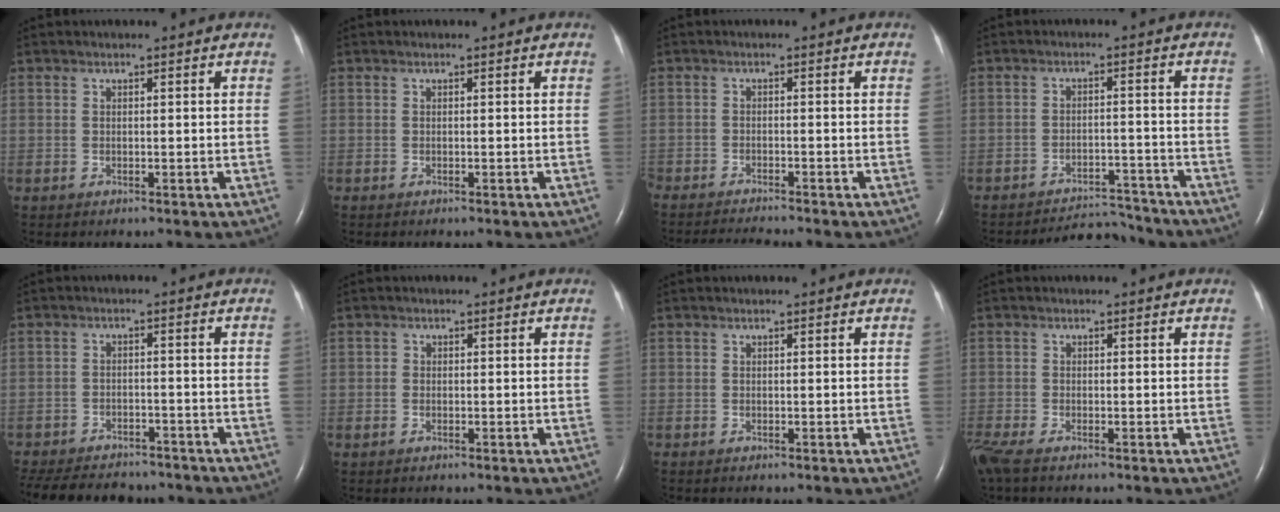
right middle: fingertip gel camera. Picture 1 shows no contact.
{"total": 0.0}
{"total": 6.4, "force": [-6.0, -0.3, 2.1], "torque": [-0.028, -0.021, -0.098]}
{"total": 6.1, "force": [-6.1, 0.4, -0.5], "torque": [0.003, 0.001, -0.097]}
{"total": 15.2, "force": [-13.1, 5.5, 5.5], "torque": [-0.138, -0.010, -0.180]}
{"total": 0.8, "force": [-0.2, 0.8, 0.3], "torque": [-0.004, 0.003, -0.002]}
{"total": 0.0}
{"total": 3.7, "force": [-2.7, 1.0, 2.3], "torque": [-0.063, -0.013, -0.057]}